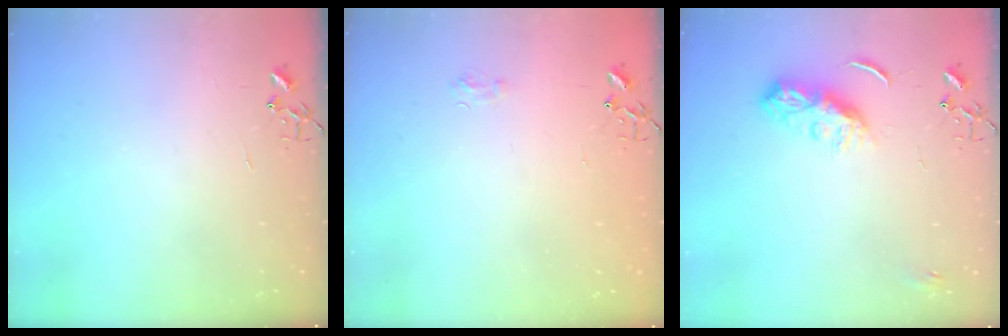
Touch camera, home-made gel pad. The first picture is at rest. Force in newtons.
{"total": 5.5, "press": 5.4, "slide": 0.8}
{"total": 8.4, "press": 8.4, "slide": 0.6}